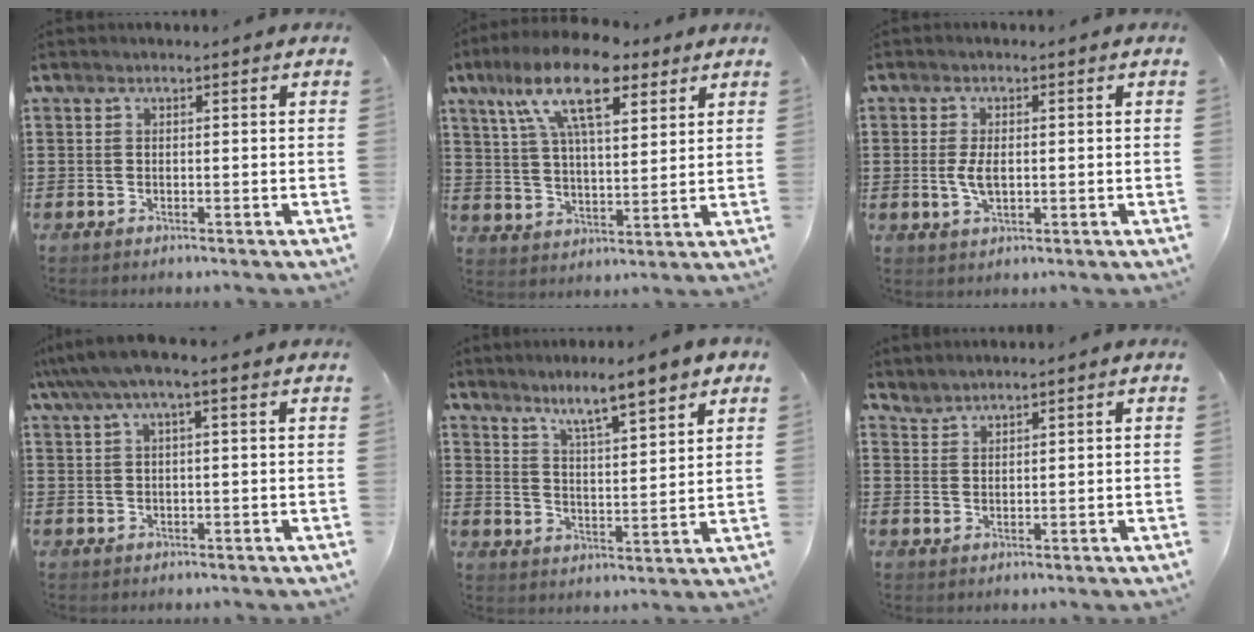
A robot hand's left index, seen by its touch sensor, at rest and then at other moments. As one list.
[{"total": 15.0, "force": [9.2, 5.2, 10.6], "torque": [-0.209, -0.008, 0.161]}, {"total": 3.7, "force": [0.0, 1.7, 3.2], "torque": [-0.078, -0.001, -0.006]}, {"total": 3.3, "force": [0.7, 0.4, 3.2], "torque": [-0.070, -0.002, 0.005]}, {"total": 6.0, "force": [5.1, 0.1, 3.2], "torque": [-0.074, -0.031, 0.080]}, {"total": 1.6, "force": [1.6, 0.0, -0.3], "torque": [0.001, 0.001, 0.033]}]